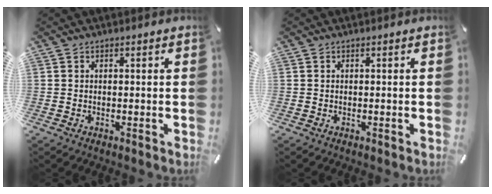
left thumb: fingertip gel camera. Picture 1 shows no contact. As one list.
[{"total": 0.0}]